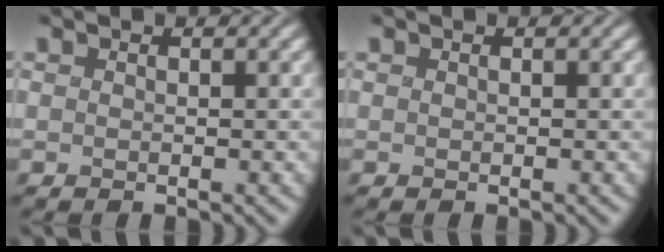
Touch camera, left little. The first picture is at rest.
{"total": 0.0}